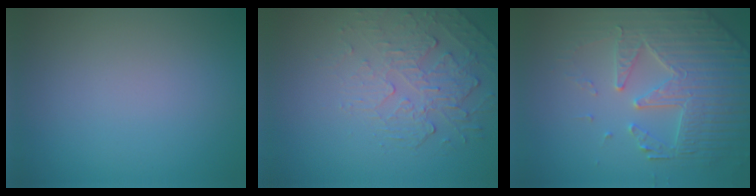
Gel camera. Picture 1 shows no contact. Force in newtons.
{"total": 2.4, "press": 1.7, "slide": 1.7}
{"total": 5.3, "press": 5.0, "slide": 2.0}